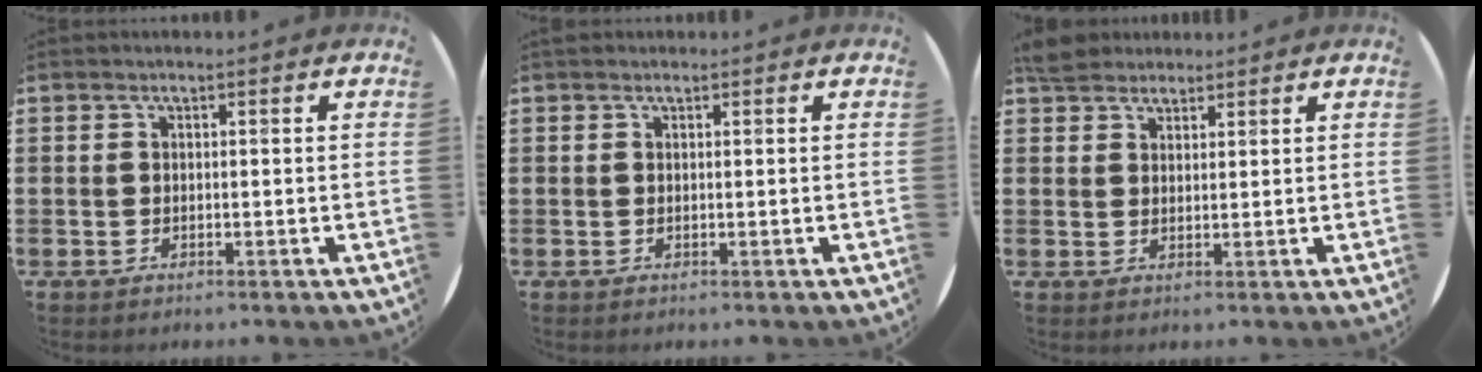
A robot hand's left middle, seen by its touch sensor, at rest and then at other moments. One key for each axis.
{"total": 0.0}
{"total": 3.8, "fx": 3.4, "fy": 1.4, "fz": 0.5, "tx": -0.011, "ty": 0.000, "tz": 0.066}